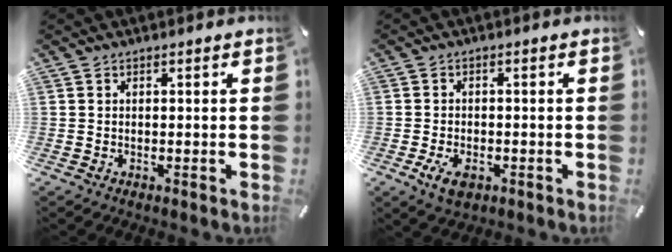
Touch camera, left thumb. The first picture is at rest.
{"total": 4.1, "force": [-1.8, 2.5, 2.7], "torque": [-0.066, 0.001, -0.035]}